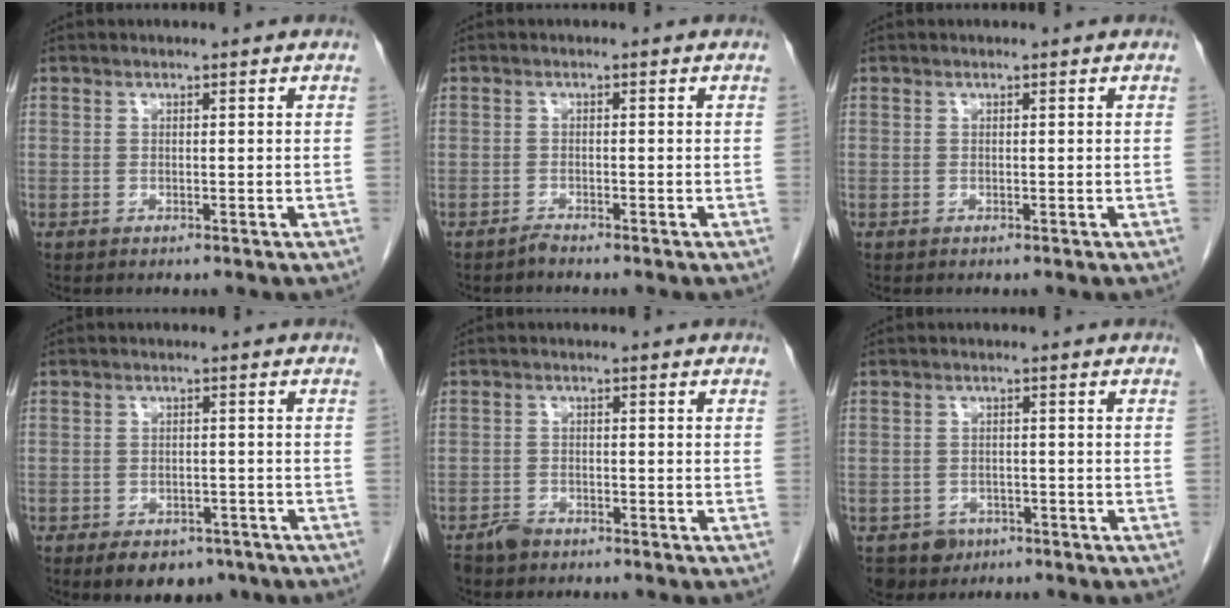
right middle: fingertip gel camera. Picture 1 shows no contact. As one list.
[{"total": 0.9, "force": [-0.9, -0.1, 0.1], "torque": [-0.001, -0.003, -0.016]}, {"total": 0.0}, {"total": 7.6, "force": [-5.2, 4.3, 3.3], "torque": [-0.040, 0.005, -0.070]}, {"total": 2.3, "force": [-2.0, 1.1, 0.7], "torque": [-0.019, 0.000, -0.032]}, {"total": 4.0, "force": [-2.4, 3.1, 0.4], "torque": [-0.003, 0.005, -0.034]}]